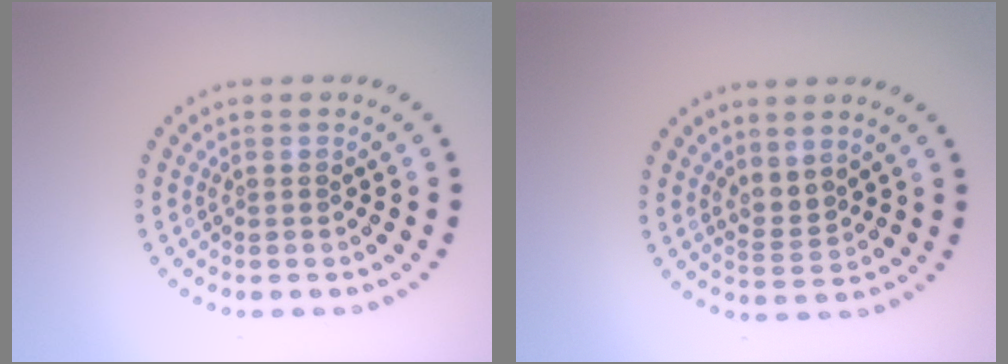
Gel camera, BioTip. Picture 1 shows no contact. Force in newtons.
{"total": 1.9, "press": 1.3, "slide": 1.3}